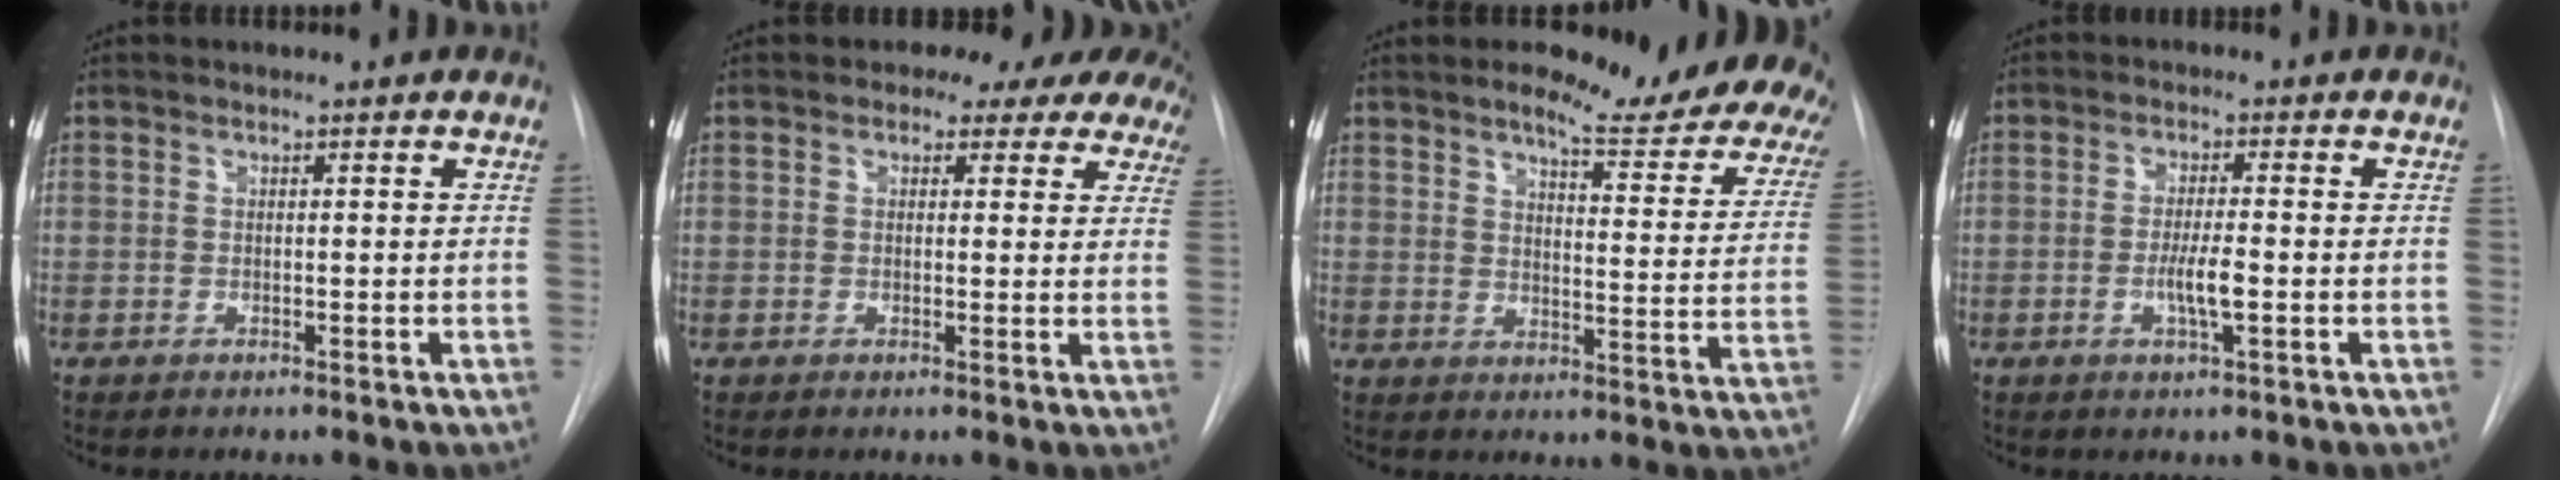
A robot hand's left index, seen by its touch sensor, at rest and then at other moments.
{"total": 11.8, "force": [9.8, 5.1, 4.2], "torque": [-0.034, 0.009, 0.088]}
{"total": 18.1, "force": [15.4, 3.4, 8.9], "torque": [-0.099, -0.066, 0.168]}
{"total": 4.1, "force": [-1.0, 0.3, 3.9], "torque": [-0.076, -0.005, -0.019]}